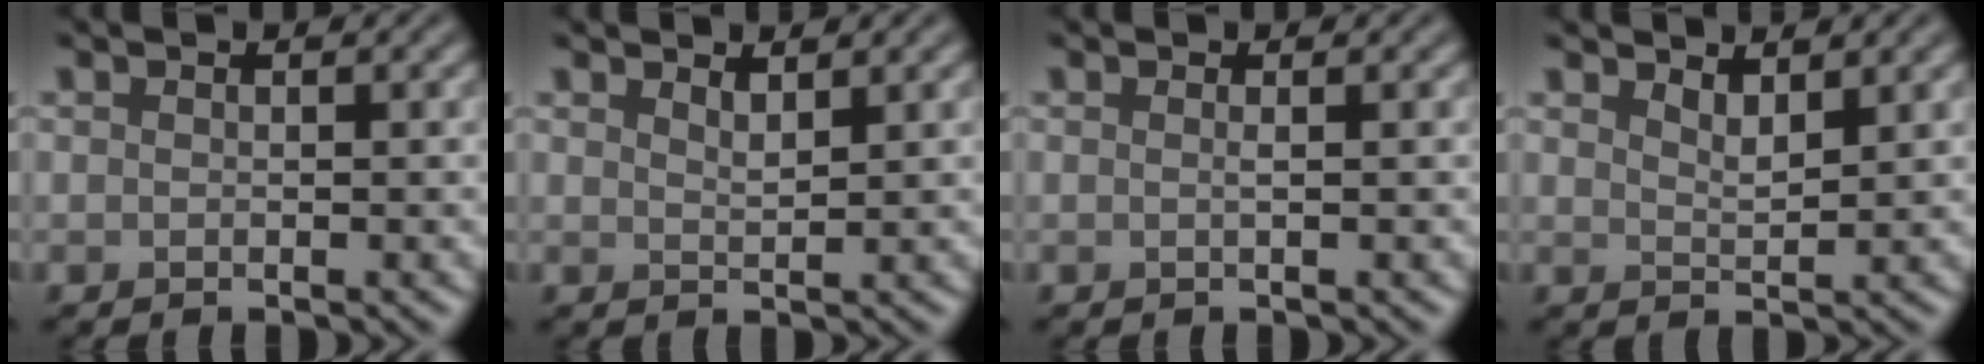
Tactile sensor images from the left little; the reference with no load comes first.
{"total": 1.3, "force": [1.2, 0.2, 0.6], "torque": [-0.012, -0.001, 0.021]}
{"total": 0.7, "force": [0.1, 0.2, 0.7], "torque": [-0.007, 0.001, -0.003]}
{"total": 1.8, "force": [1.6, 0.4, 0.8], "torque": [-0.015, -0.002, 0.030]}